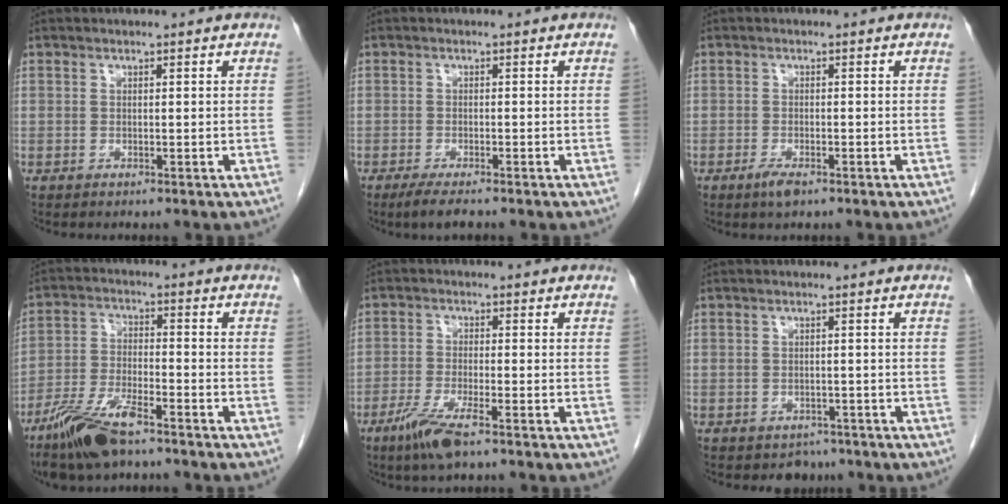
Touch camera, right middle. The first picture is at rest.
{"total": 3.0, "force": [-2.3, 0.2, 1.9], "torque": [-0.043, -0.010, -0.041]}
{"total": 2.3, "force": [-1.5, 0.6, 1.6], "torque": [-0.034, -0.003, -0.026]}
{"total": 10.2, "force": [-7.3, 2.4, 6.7], "torque": [-0.140, -0.018, -0.138]}
{"total": 5.9, "force": [-3.8, 0.5, 4.5], "torque": [-0.096, -0.013, -0.073]}
{"total": 2.5, "force": [-2.0, 1.6, 0.2], "torque": [-0.007, 0.004, -0.024]}